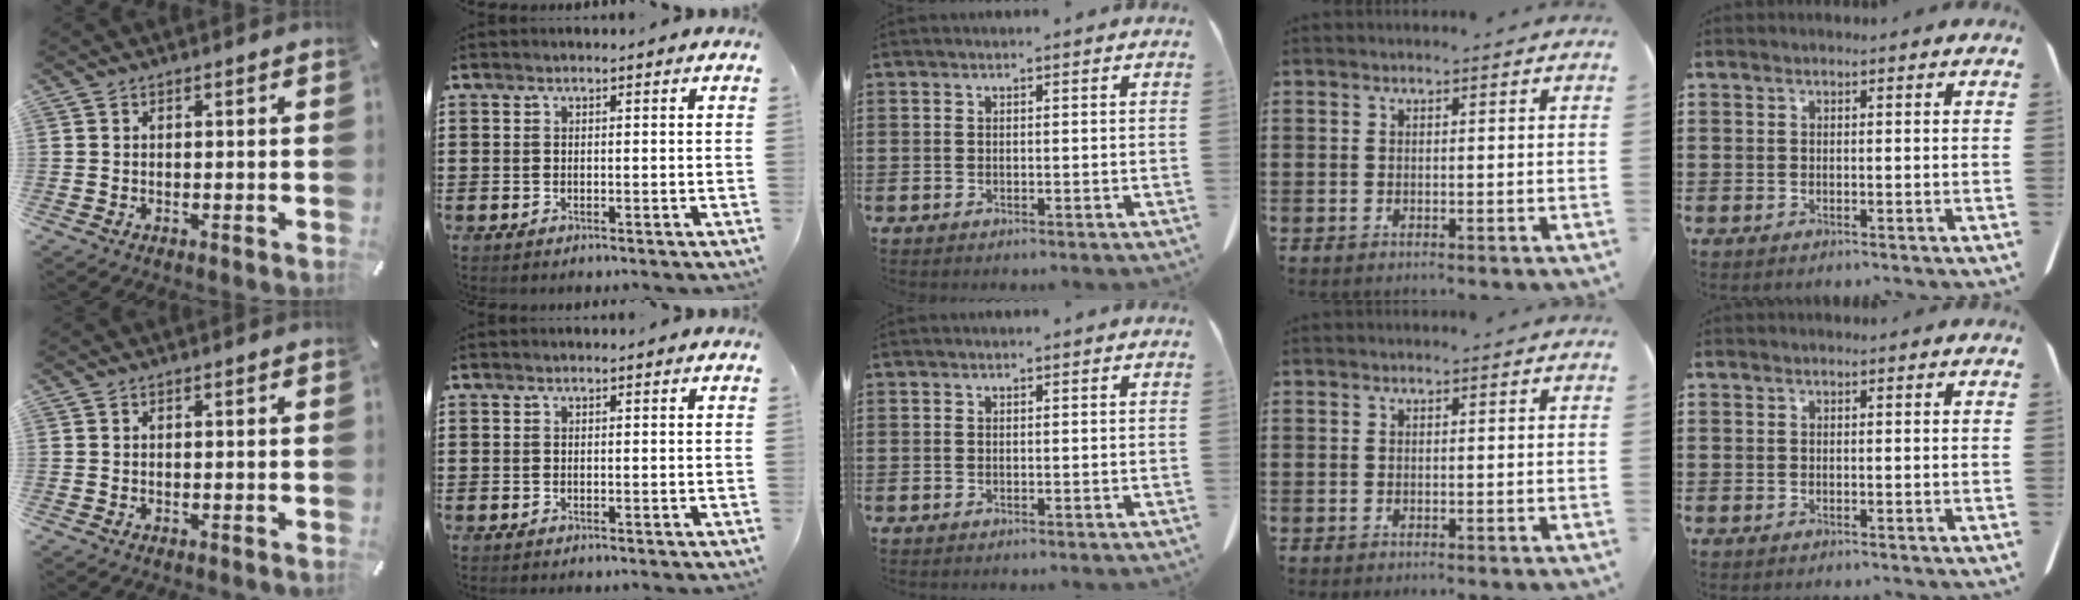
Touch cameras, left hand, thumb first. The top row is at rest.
{}